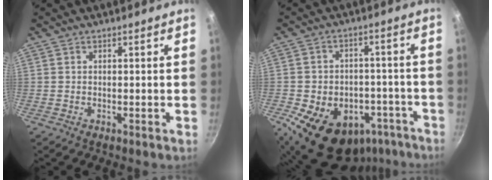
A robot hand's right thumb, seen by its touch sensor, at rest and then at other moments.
{"total": 20.1, "force": [-10.7, 13.7, 10.1], "torque": [-0.124, 0.048, -0.131]}